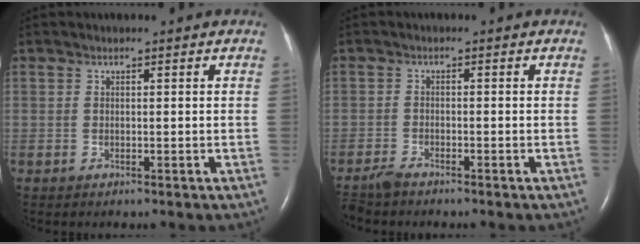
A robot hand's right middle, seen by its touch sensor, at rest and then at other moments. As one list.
[{"total": 2.6, "force": [-2.4, 0.3, 0.9], "torque": [-0.024, -0.010, -0.045]}]